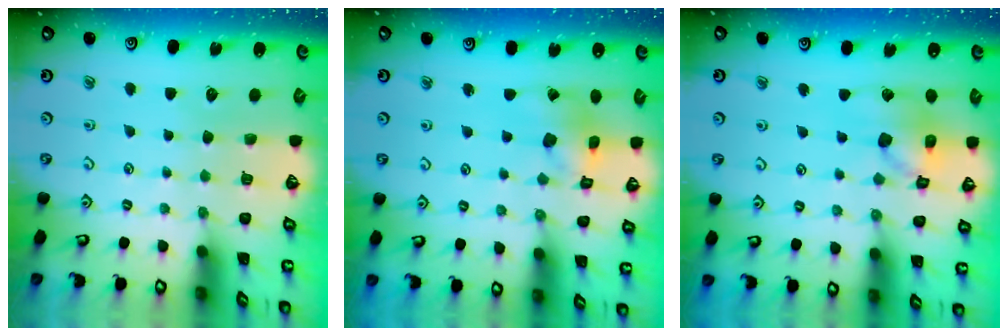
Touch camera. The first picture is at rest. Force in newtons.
{"total": 8.3, "press": 8.3, "slide": 0.9}
{"total": 13.8, "press": 13.6, "slide": 2.0}